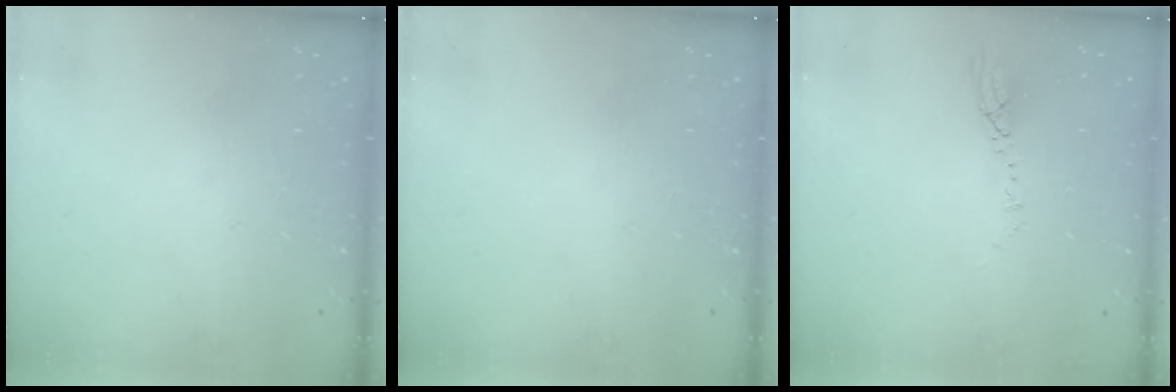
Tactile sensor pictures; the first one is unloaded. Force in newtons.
{"total": 0.0}
{"total": 5.2, "press": 5.2, "slide": 0.4}